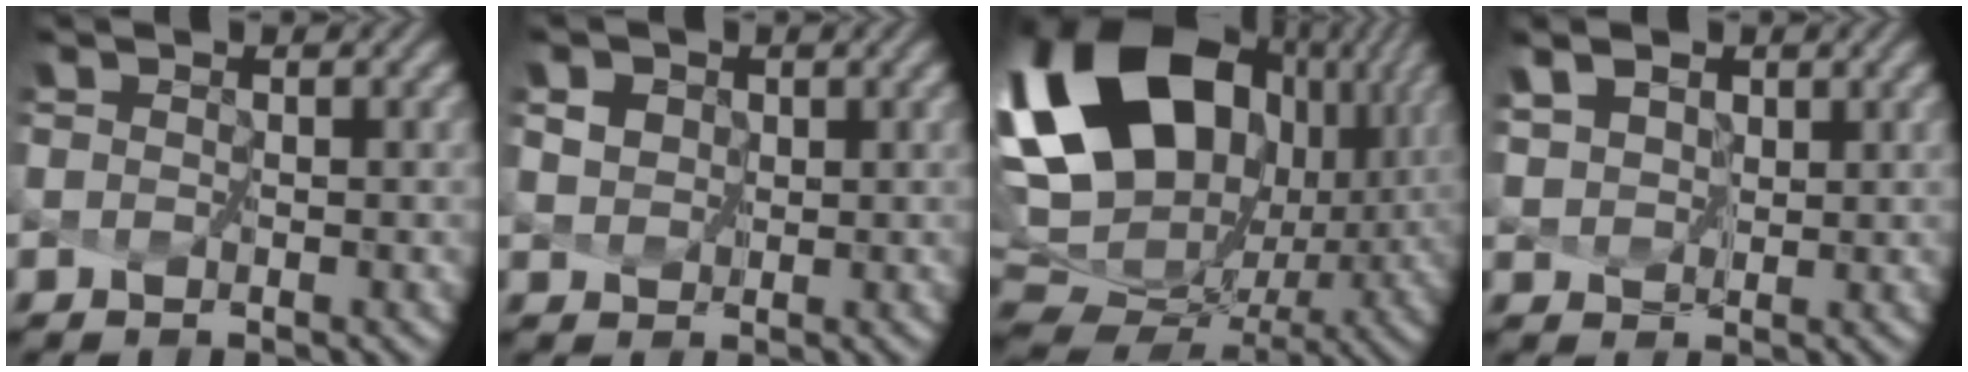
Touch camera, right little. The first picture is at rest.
{"total": 3.4, "force": [1.6, 2.5, 1.5], "torque": [-0.028, 0.019, 0.016]}
{"total": 20.8, "force": [6.3, 14.5, 13.4], "torque": [-0.286, -0.003, 0.147]}
{"total": 5.7, "force": [3.8, 3.2, 2.8], "torque": [-0.064, 0.015, 0.044]}